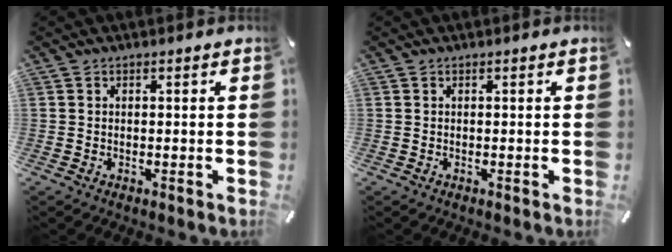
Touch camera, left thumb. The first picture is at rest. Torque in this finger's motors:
{"motor_torque": [-0.01, -0.02, 0.01, 0.01, 0.00]}